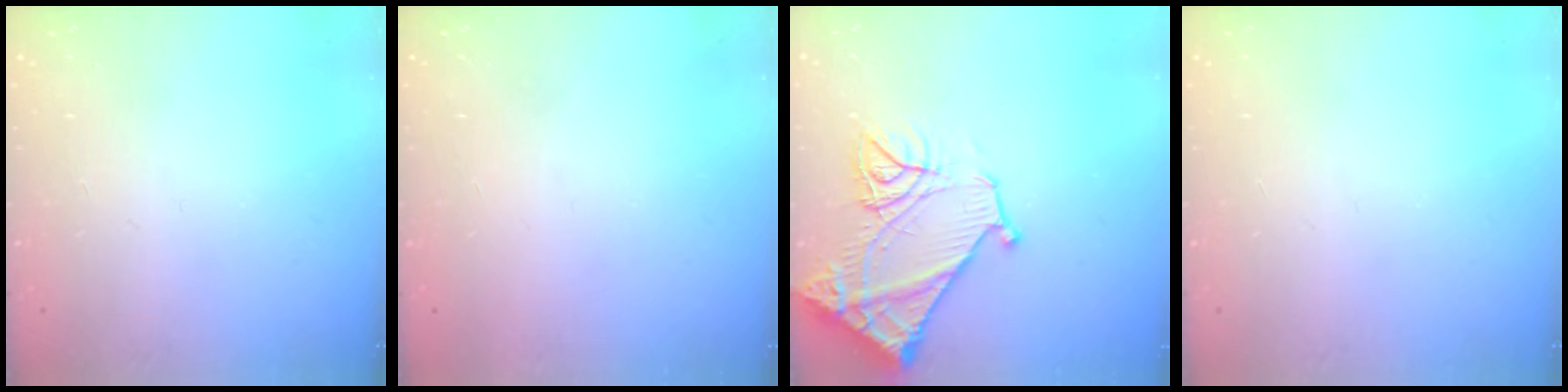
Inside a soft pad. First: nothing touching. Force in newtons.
{"total": 1.6, "press": 1.6, "slide": 0.1}
{"total": 15.8, "press": 15.7, "slide": 1.5}
{"total": 0.0}